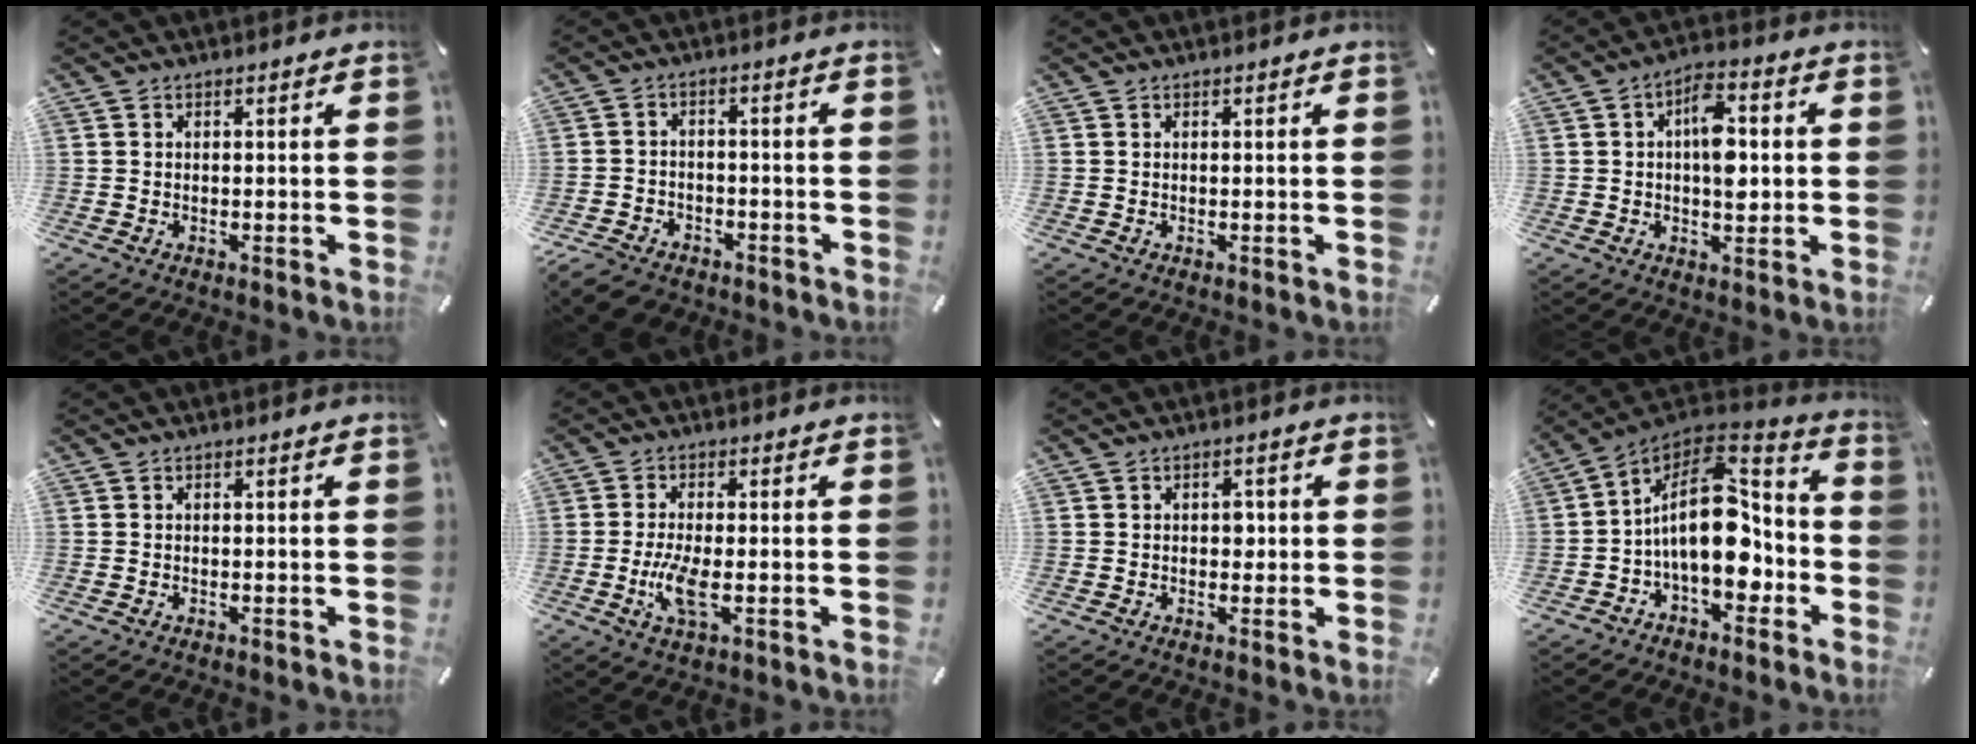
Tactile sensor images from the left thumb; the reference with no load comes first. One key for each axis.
{"total": 5.7, "fx": -4.7, "fy": 2.8, "fz": 1.7, "tx": -0.039, "ty": 0.023, "tz": -0.093}
{"total": 0.0}
{"total": 9.5, "fx": 0.8, "fy": 5.4, "fz": 7.8, "tx": -0.108, "ty": -0.001, "tz": 0.009}
{"total": 0.0}
{"total": 5.9, "fx": -1.4, "fy": 2.0, "fz": 5.3, "tx": -0.129, "ty": -0.014, "tz": -0.031}
{"total": 2.3, "fx": 0.0, "fy": 1.7, "fz": 1.6, "tx": -0.015, "ty": 0.000, "tz": -0.006}
{"total": 17.4, "fx": -1.5, "fy": 11.2, "fz": 13.3, "tx": -0.230, "ty": -0.004, "tz": -0.026}